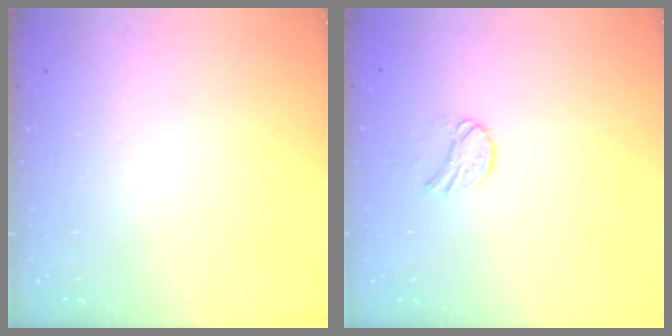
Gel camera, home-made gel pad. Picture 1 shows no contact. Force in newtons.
{"total": 7.3, "press": 7.3, "slide": 0.7}